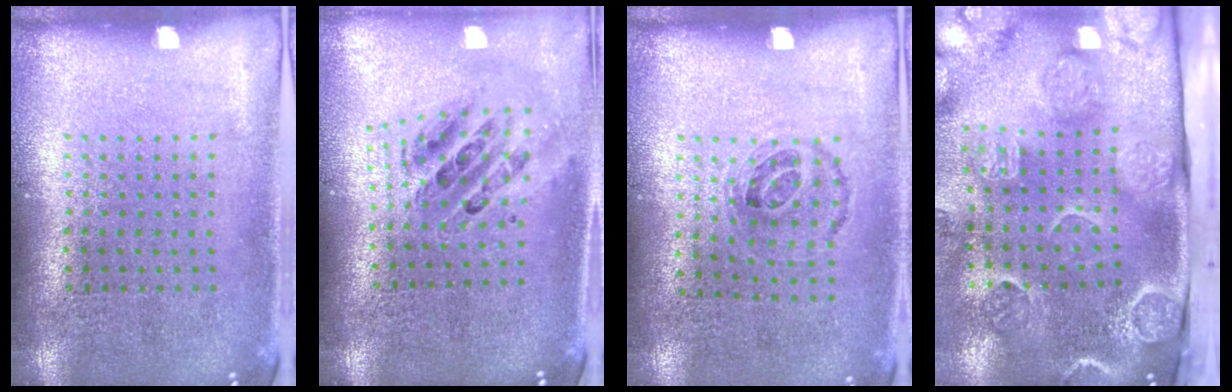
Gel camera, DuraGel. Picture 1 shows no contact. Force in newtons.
{"total": 1.0, "press": 0.9, "slide": 0.3}
{"total": 1.0, "press": 0.7, "slide": 0.7}
{"total": 4.6, "press": 3.3, "slide": 3.2}